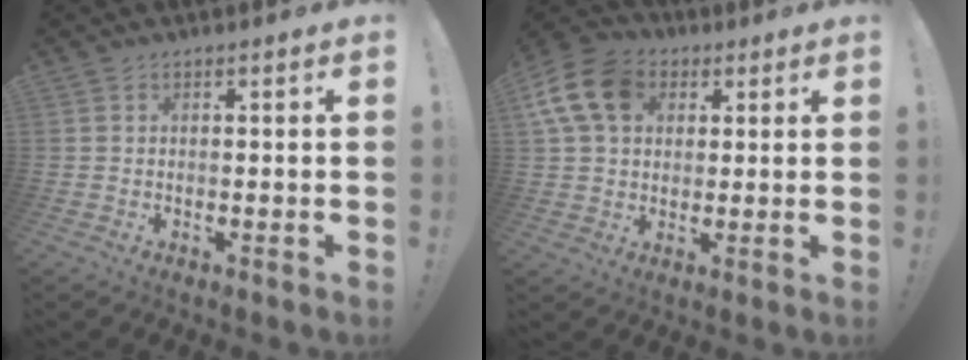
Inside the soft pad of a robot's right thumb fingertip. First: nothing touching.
{"total": 14.8, "force": [4.9, 11.1, 8.3], "torque": [-0.150, -0.006, 0.101]}